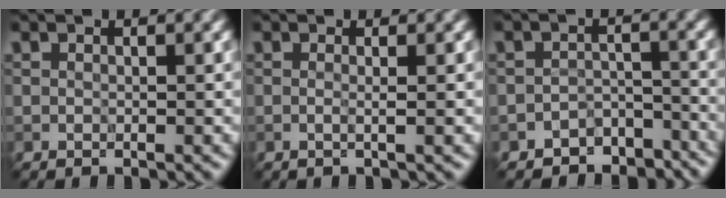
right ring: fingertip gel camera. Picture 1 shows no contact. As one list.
[{"total": 1.9, "force": [0.5, 0.9, 1.6], "torque": [-0.006, 0.000, -0.016]}, {"total": 3.9, "force": [-3.4, 1.8, 0.3], "torque": [0.008, -0.002, -0.052]}]